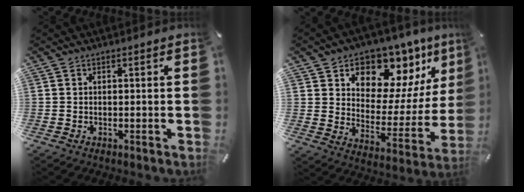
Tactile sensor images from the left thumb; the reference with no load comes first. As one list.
[{"total": 11.4, "force": [7.5, 7.8, 3.6], "torque": [-0.054, -0.076, 0.135]}]